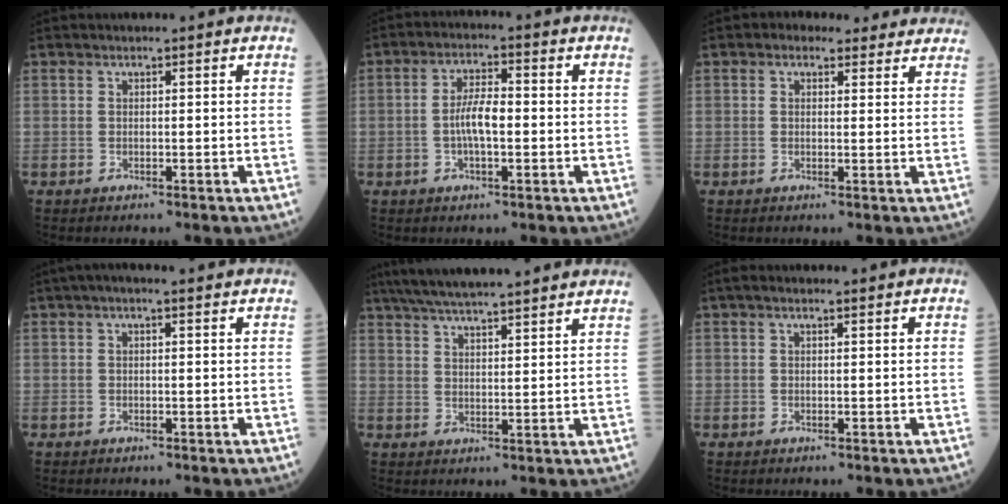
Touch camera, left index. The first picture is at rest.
{"total": 5.3, "force": [-0.7, 1.6, 5.0], "torque": [-0.107, 0.007, -0.017]}
{"total": 5.6, "force": [4.6, 2.9, 1.5], "torque": [-0.009, 0.019, 0.049]}
{"total": 3.4, "force": [2.4, 0.7, 2.3], "torque": [-0.041, 0.032, 0.034]}
{"total": 16.9, "force": [14.8, 1.4, 8.1], "torque": [-0.137, 0.039, 0.213]}
{"total": 1.7, "force": [1.2, 0.4, 1.2], "torque": [-0.028, 0.018, 0.018]}